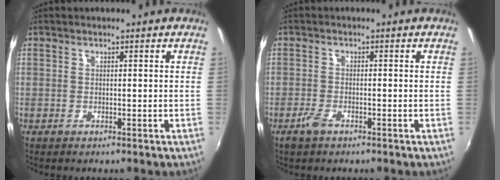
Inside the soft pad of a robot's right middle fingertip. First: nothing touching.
{"total": 2.6, "force": [-1.8, 0.9, 1.7], "torque": [-0.044, -0.002, -0.037]}